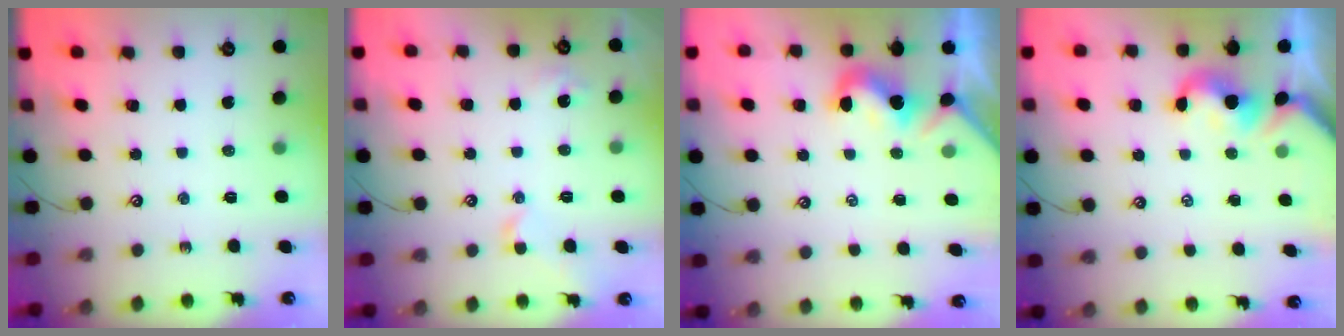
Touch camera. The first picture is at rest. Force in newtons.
{"total": 2.7, "press": 2.6, "slide": 0.6}
{"total": 0.0}
{"total": 1.2, "press": 1.1, "slide": 0.6}